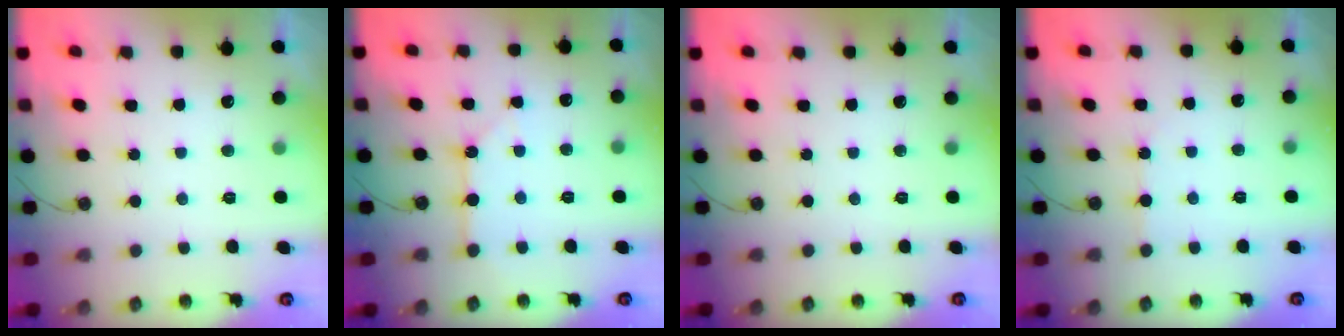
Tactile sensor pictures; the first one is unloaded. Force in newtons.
{"total": 2.4, "press": 2.4, "slide": 0.4}
{"total": 0.0}
{"total": 2.3, "press": 2.3, "slide": 0.4}